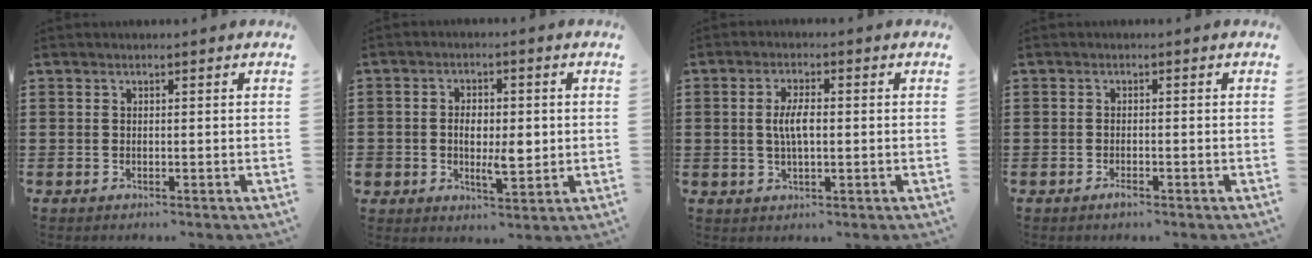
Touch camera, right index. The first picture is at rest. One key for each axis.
{"total": 4.7, "fx": -0.4, "fy": 2.8, "fz": 3.8, "tx": -0.059, "ty": 0.003, "tz": -0.012}
{"total": 4.3, "fx": 0.0, "fy": 1.4, "fz": 4.1, "tx": -0.091, "ty": -0.004, "tz": -0.007}
{"total": 1.3, "fx": -0.9, "fy": 0.2, "fz": 0.9, "tx": -0.018, "ty": -0.005, "tz": -0.016}